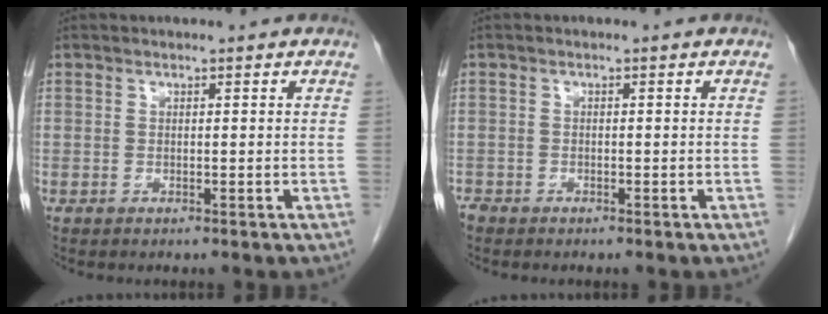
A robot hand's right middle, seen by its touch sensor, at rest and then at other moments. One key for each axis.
{"total": 1.3, "fx": -1.1, "fy": 0.6, "fz": 0.1, "tx": -0.008, "ty": -0.001, "tz": -0.021}